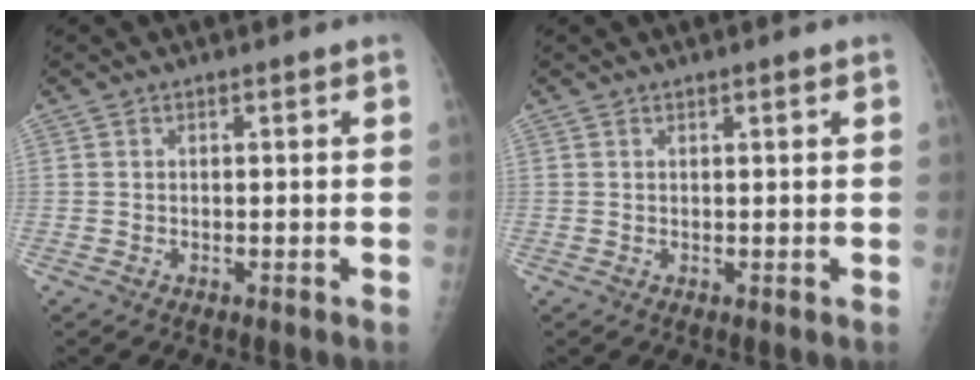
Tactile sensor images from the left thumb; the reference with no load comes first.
{"total": 0.8, "force": [0.6, 0.1, 0.6], "torque": [-0.007, -0.001, 0.009]}